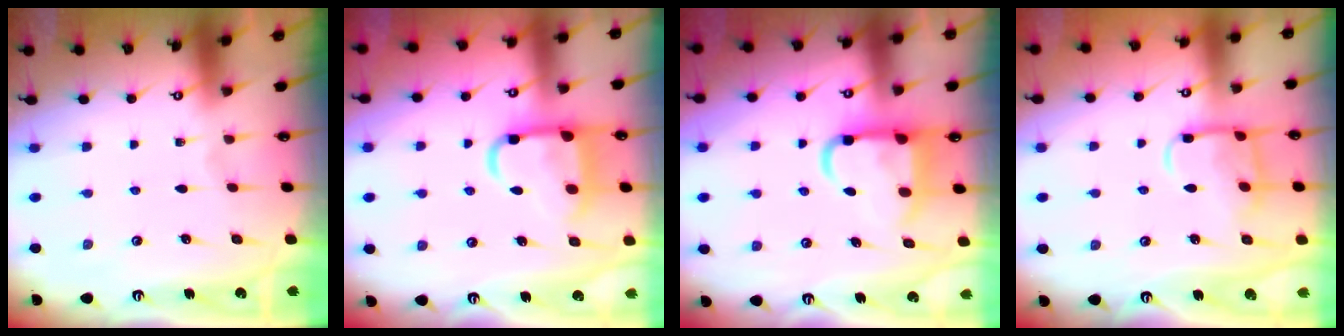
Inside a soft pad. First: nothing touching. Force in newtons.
{"total": 11.5, "press": 11.4, "slide": 1.6}
{"total": 10.5, "press": 10.4, "slide": 1.5}
{"total": 11.6, "press": 11.5, "slide": 1.2}